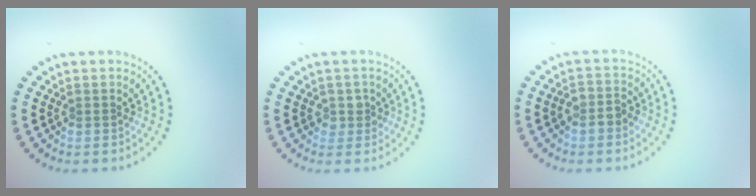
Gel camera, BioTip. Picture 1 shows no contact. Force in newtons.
{"total": 1.4, "press": 1.2, "slide": 0.7}
{"total": 1.8, "press": 1.6, "slide": 0.7}